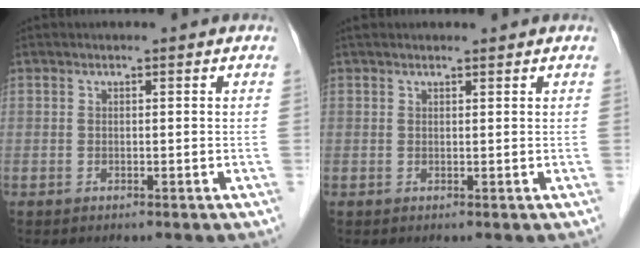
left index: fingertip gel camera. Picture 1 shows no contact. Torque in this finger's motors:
{"motor_torque": [0.20, -0.17, 0.09, 0.02]}